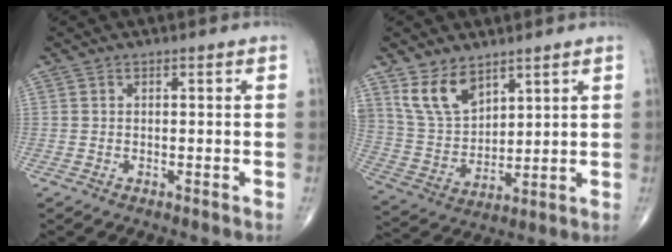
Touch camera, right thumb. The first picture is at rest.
{"total": 10.5, "force": [6.8, 5.9, 5.5], "torque": [-0.088, -0.033, 0.149]}